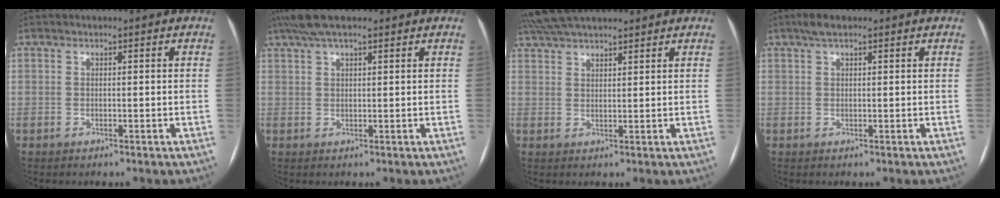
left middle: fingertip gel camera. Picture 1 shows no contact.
{"total": 6.7, "force": [5.0, 1.6, 4.1], "torque": [-0.077, 0.036, 0.089]}
{"total": 9.4, "force": [8.3, 1.9, 4.0], "torque": [-0.073, 0.041, 0.142]}
{"total": 2.6, "force": [1.7, 0.8, 1.7], "torque": [-0.037, 0.015, 0.032]}